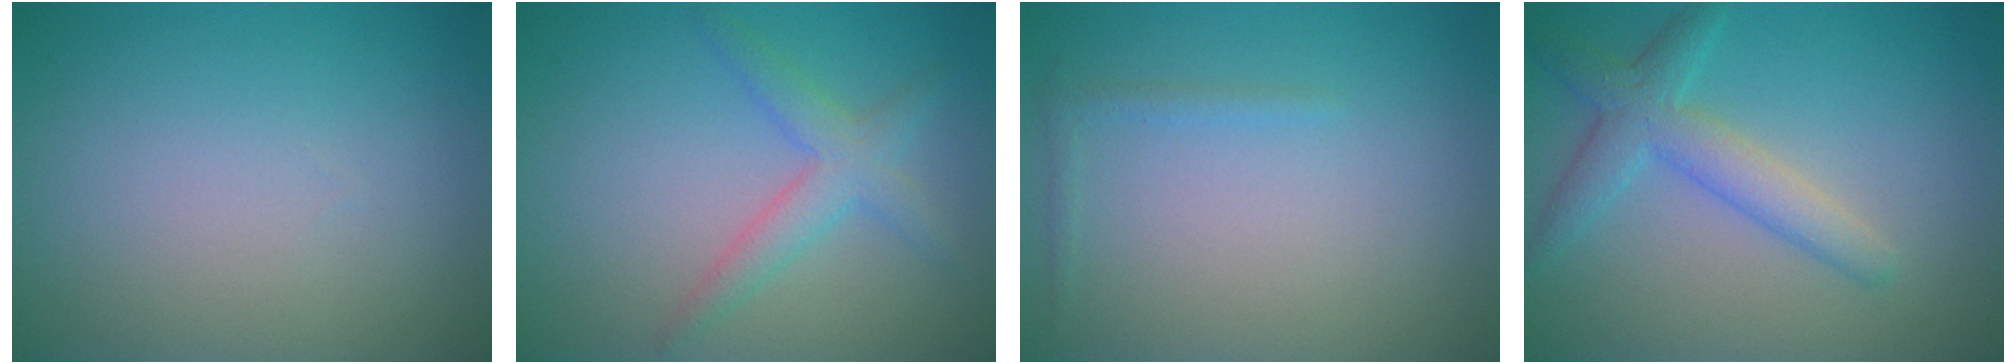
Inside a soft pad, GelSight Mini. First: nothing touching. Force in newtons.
{"total": 2.9, "press": 2.9, "slide": 0.1}
{"total": 0.8, "press": 0.8, "slide": 0.1}
{"total": 3.7, "press": 3.7, "slide": 0.1}